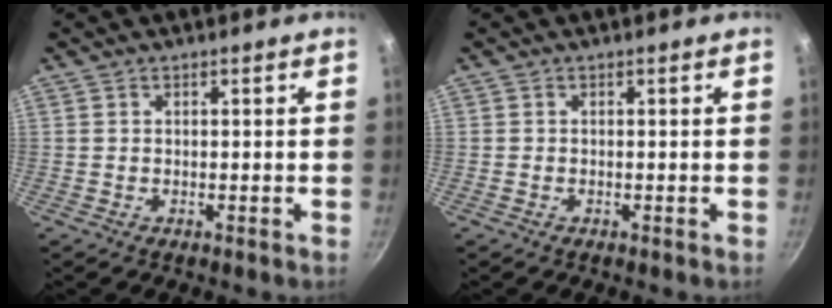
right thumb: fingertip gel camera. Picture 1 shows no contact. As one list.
[{"total": 0.0}]